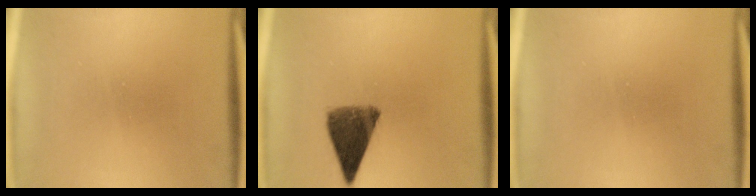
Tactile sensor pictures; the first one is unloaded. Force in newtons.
{"total": 8.8}
{"total": 0.0}